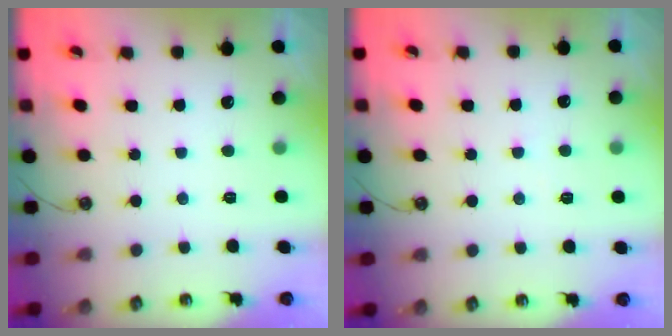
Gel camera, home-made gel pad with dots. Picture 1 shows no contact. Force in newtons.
{"total": 2.5, "press": 2.5, "slide": 0.3}